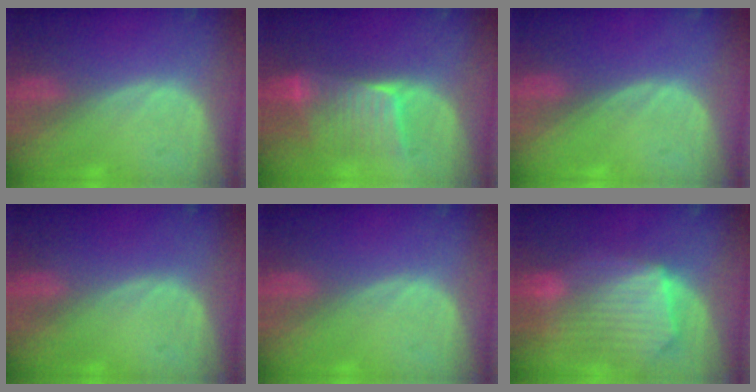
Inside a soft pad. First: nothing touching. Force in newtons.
{"total": 6.8, "press": 6.8, "slide": 0.3}
{"total": 0.0}
{"total": 0.0}
{"total": 0.0}
{"total": 10.9, "press": 9.5, "slide": 5.2}